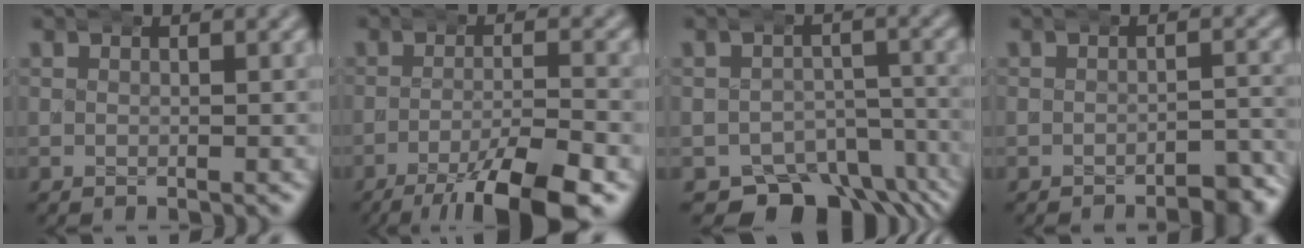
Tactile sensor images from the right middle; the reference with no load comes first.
{"total": 7.9, "force": [-4.7, 1.8, 6.0], "torque": [-0.090, -0.013, -0.067]}
{"total": 9.1, "force": [-6.5, 5.3, 3.5], "torque": [-0.047, -0.033, -0.094]}
{"total": 3.2, "force": [-2.8, 0.8, 1.3], "torque": [-0.018, 0.002, -0.048]}